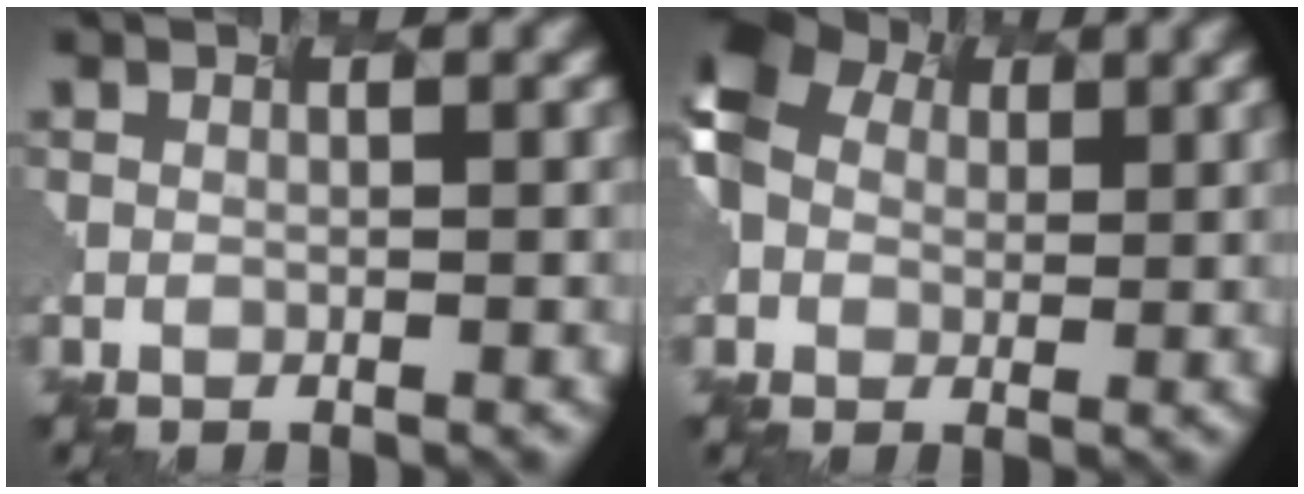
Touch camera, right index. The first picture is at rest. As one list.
[{"total": 5.5, "force": [1.6, 4.6, 2.4], "torque": [-0.090, 0.016, 0.026]}]